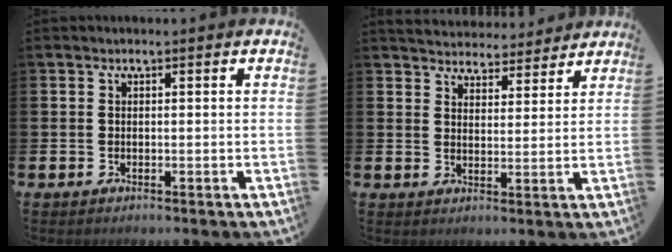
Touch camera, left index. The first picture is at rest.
{"total": 4.4, "force": [4.3, 1.1, -0.3], "torque": [-0.010, -0.030, 0.076]}